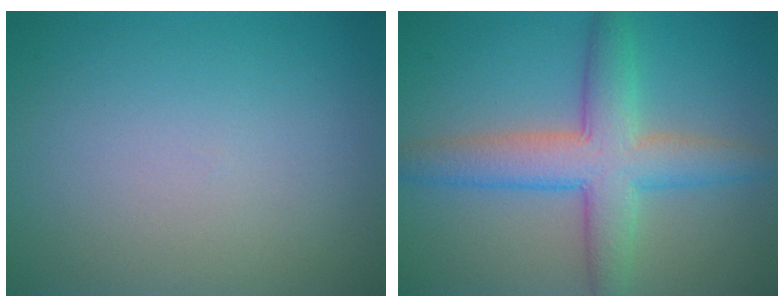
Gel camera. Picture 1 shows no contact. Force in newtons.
{"total": 6.3, "press": 6.3, "slide": 0.3}